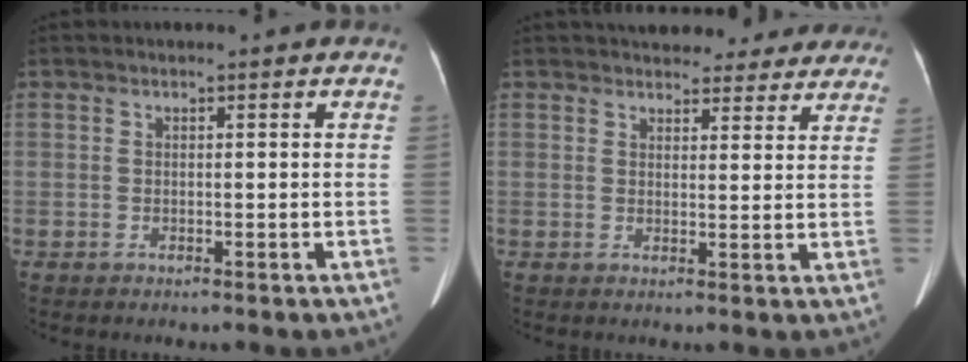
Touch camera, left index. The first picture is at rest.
{"total": 15.4, "force": [13.8, 5.5, 4.2], "torque": [-0.033, 0.016, 0.155]}